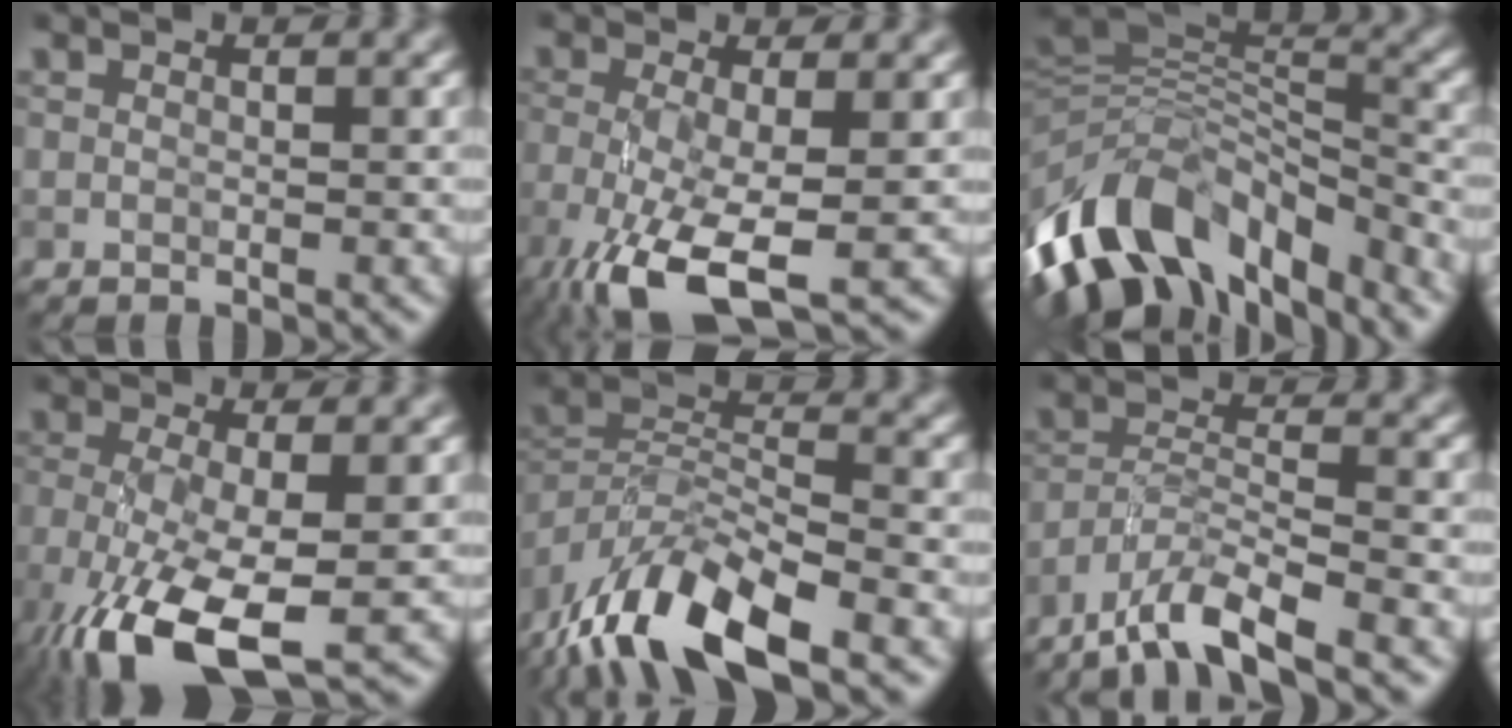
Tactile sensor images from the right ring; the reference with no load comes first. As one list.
[{"total": 8.4, "force": [-3.8, 2.8, 7.0], "torque": [-0.154, -0.022, -0.070]}, {"total": 12.2, "force": [-7.5, 6.5, 7.1], "torque": [-0.133, 0.017, -0.136]}, {"total": 10.1, "force": [-4.7, 3.5, 8.2], "torque": [-0.177, -0.023, -0.086]}, {"total": 10.9, "force": [-7.1, 3.6, 7.4], "torque": [-0.128, 0.000, -0.143]}, {"total": 7.0, "force": [-5.7, 1.2, 3.8], "torque": [-0.061, -0.002, -0.114]}]